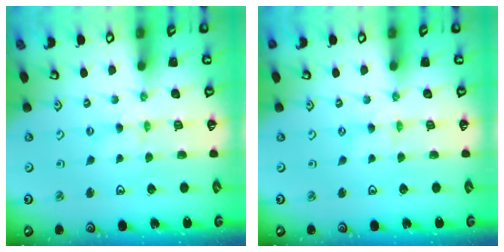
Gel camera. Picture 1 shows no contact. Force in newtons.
{"total": 0.0}